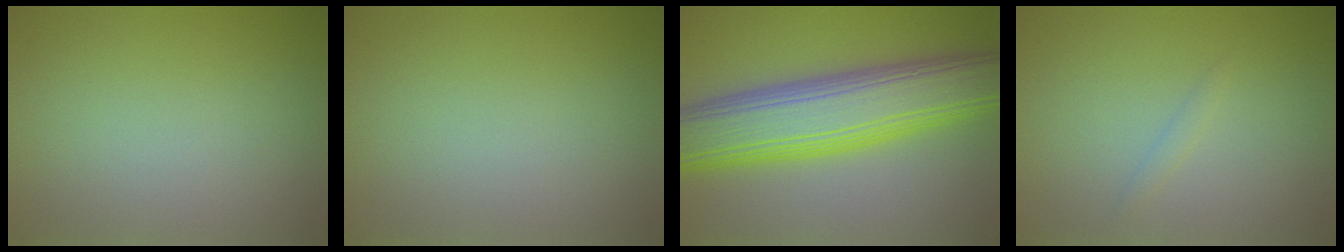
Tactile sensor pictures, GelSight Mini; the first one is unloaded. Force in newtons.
{"total": 0.0}
{"total": 10.3, "press": 10.3, "slide": 0.1}
{"total": 0.7, "press": 0.7, "slide": 0.0}